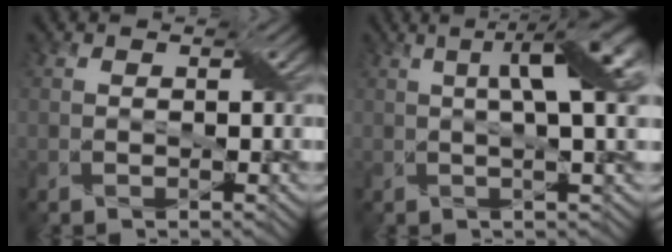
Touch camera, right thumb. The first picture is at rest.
{"total": 8.9, "force": [2.1, 2.2, 8.3], "torque": [-0.106, 0.023, 0.022]}